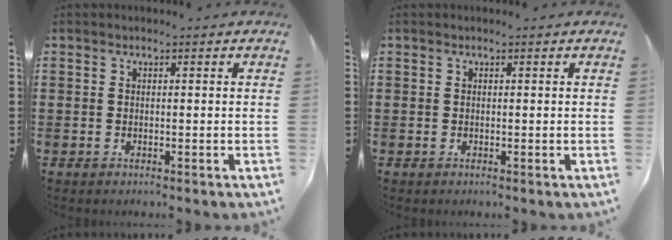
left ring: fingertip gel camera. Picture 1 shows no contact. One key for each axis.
{"total": 0.0}